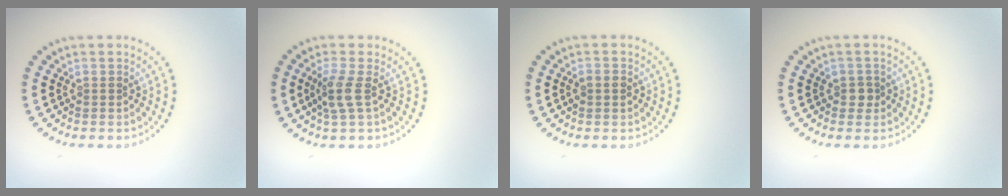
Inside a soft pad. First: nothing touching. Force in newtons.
{"total": 2.3, "press": 1.8, "slide": 1.4}
{"total": 1.0, "press": 0.9, "slide": 0.2}
{"total": 1.1, "press": 1.0, "slide": 0.6}